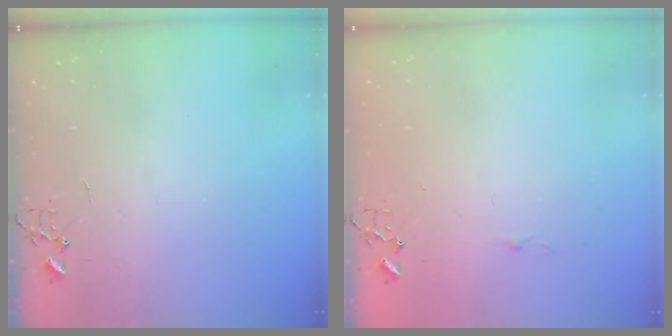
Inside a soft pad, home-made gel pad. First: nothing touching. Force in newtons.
{"total": 2.6, "press": 2.6, "slide": 0.4}